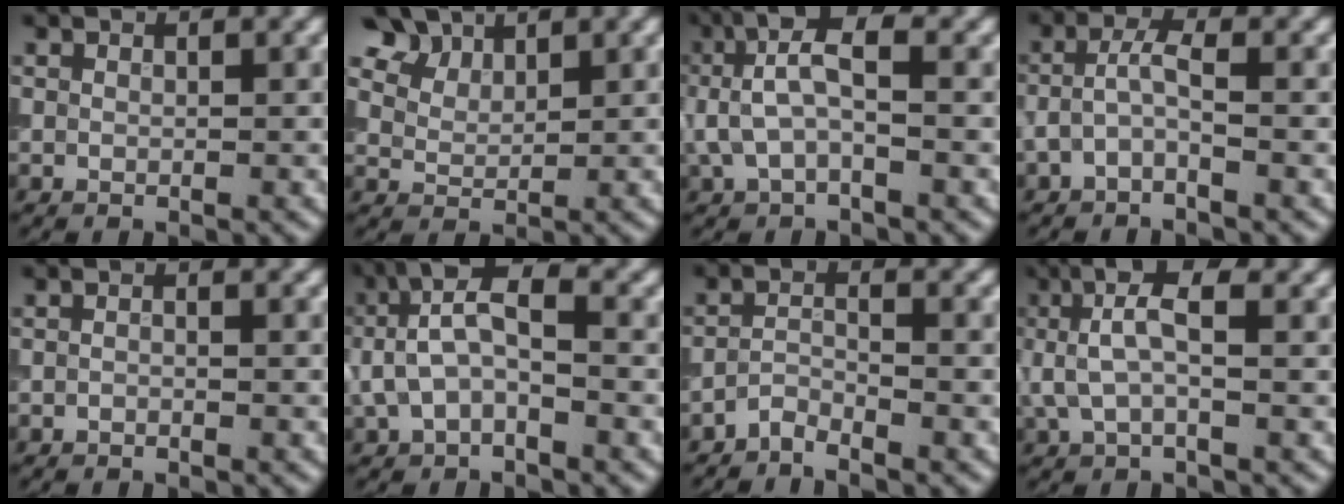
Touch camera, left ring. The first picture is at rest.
{"total": 5.5, "force": [4.0, 3.0, 2.2], "torque": [-0.069, 0.003, 0.080]}
{"total": 4.8, "force": [0.7, 1.8, 4.3], "torque": [-0.087, 0.016, 0.004]}
{"total": 2.0, "force": [-0.7, 0.5, 1.8], "torque": [-0.037, 0.010, -0.019]}
{"total": 0.6, "force": [-0.3, 0.1, 0.4], "torque": [-0.009, -0.005, -0.011]}
{"total": 5.4, "force": [0.0, 2.5, 4.8], "torque": [-0.097, 0.024, -0.014]}
{"total": 2.0, "force": [-1.8, 0.2, 0.8], "torque": [-0.017, 0.005, -0.042]}
{"total": 4.1, "force": [0.9, 1.5, 3.7], "torque": [-0.073, 0.009, 0.012]}